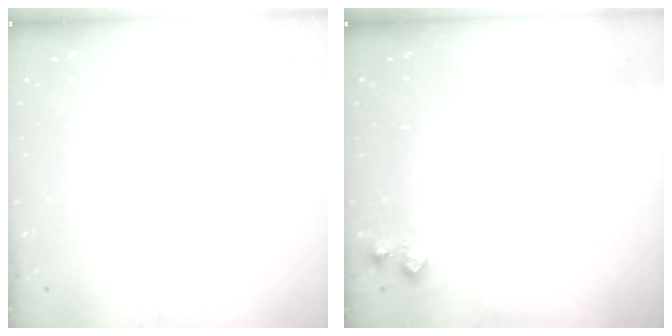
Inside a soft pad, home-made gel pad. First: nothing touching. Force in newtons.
{"total": 4.6, "press": 4.5, "slide": 0.7}